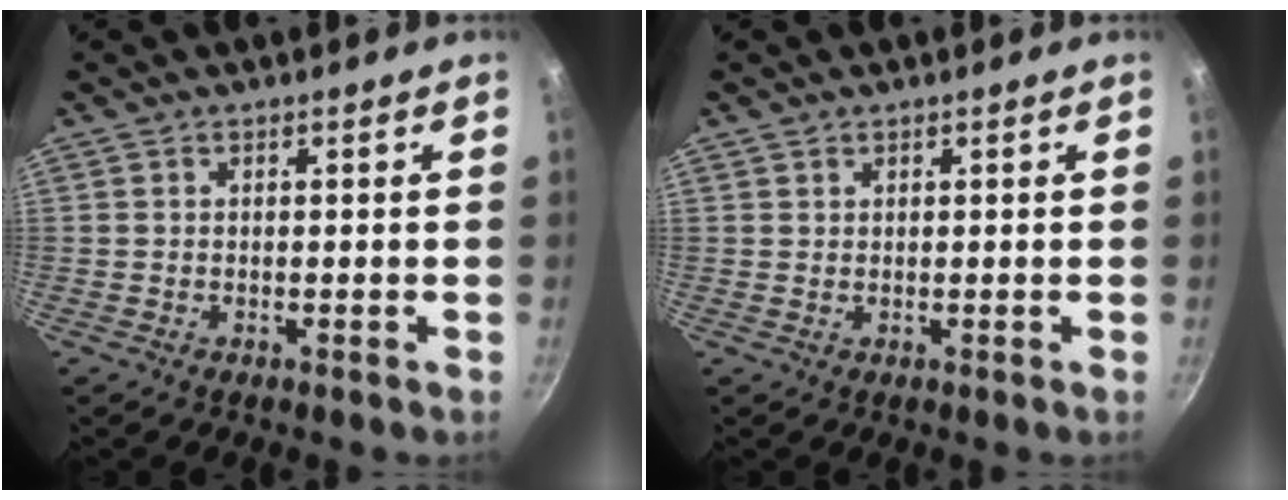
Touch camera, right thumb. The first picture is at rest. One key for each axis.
{"total": 0.7, "fx": 0.5, "fy": 0.5, "fz": 0.1, "tx": 0.002, "ty": -0.002, "tz": 0.007}